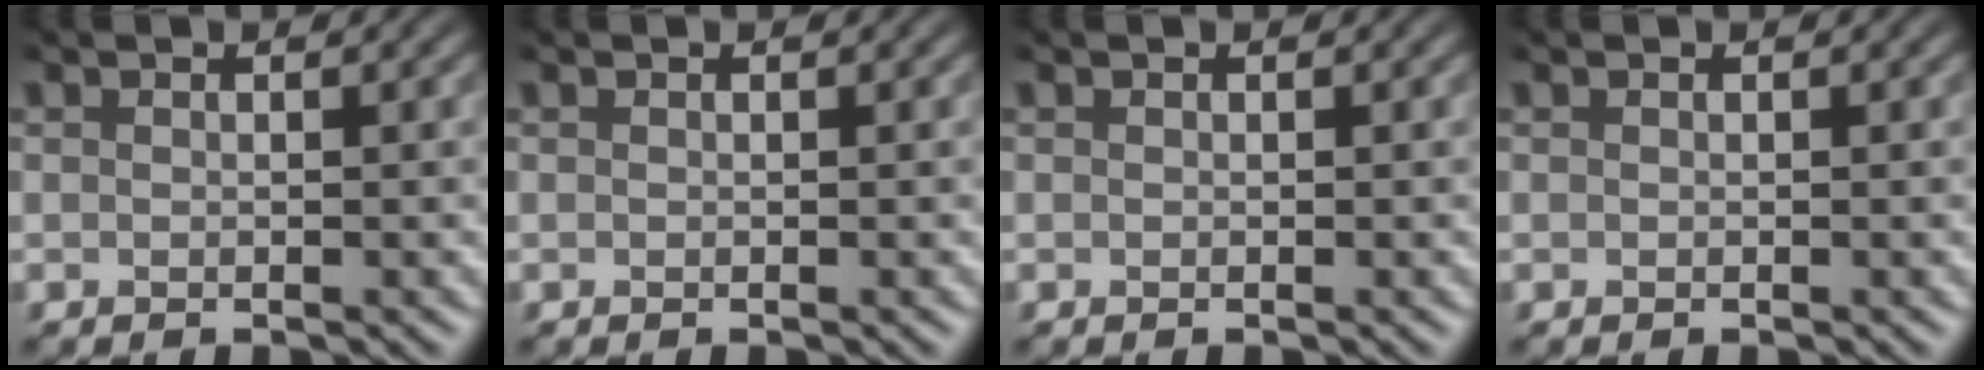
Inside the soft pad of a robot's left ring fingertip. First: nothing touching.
{"total": 0.0}
{"total": 0.0}
{"total": 0.0}